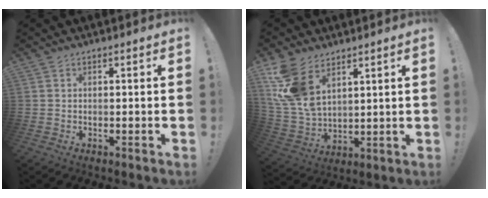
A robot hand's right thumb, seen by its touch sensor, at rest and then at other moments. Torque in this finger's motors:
{"motor_torque": [1.38, 2.63, 1.21, 0.85, 0.12]}